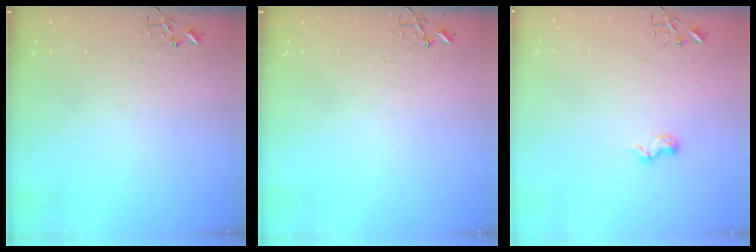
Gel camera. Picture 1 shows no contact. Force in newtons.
{"total": 0.0}
{"total": 6.3, "press": 6.3, "slide": 0.8}